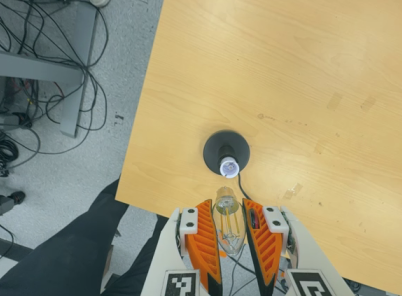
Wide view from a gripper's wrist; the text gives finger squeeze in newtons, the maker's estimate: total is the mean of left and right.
{"total": 15.6, "left": 16.0, "right": 15.2}